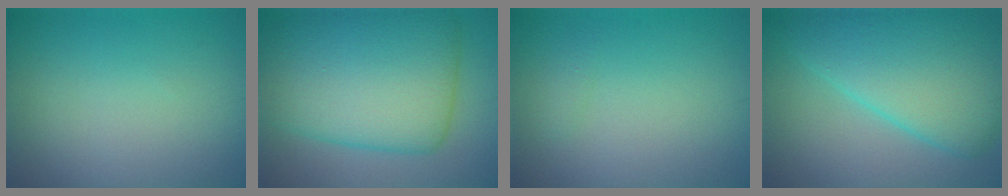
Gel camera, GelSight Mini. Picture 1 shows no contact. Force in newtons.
{"total": 10.5, "press": 10.5, "slide": 0.1}
{"total": 0.5, "press": 0.5, "slide": 0.0}
{"total": 9.1, "press": 9.1, "slide": 0.0}